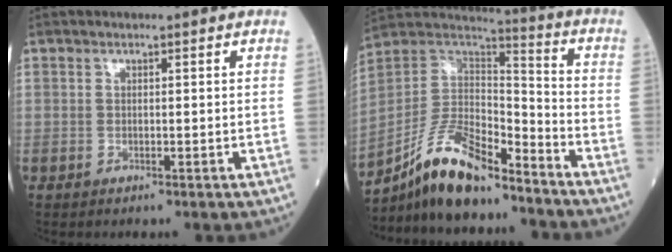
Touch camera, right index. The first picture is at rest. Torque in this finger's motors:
{"motor_torque": [1.12, -1.02, 0.50, 0.14]}